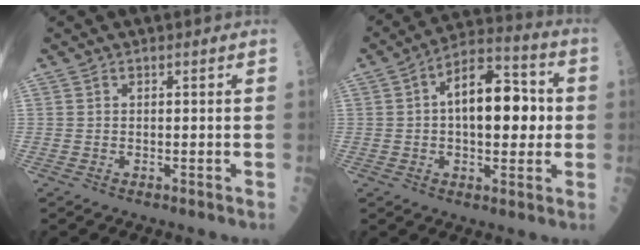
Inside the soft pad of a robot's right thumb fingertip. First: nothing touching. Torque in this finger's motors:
{"motor_torque": [1.63, 1.63, 0.62, -0.51, 0.40]}